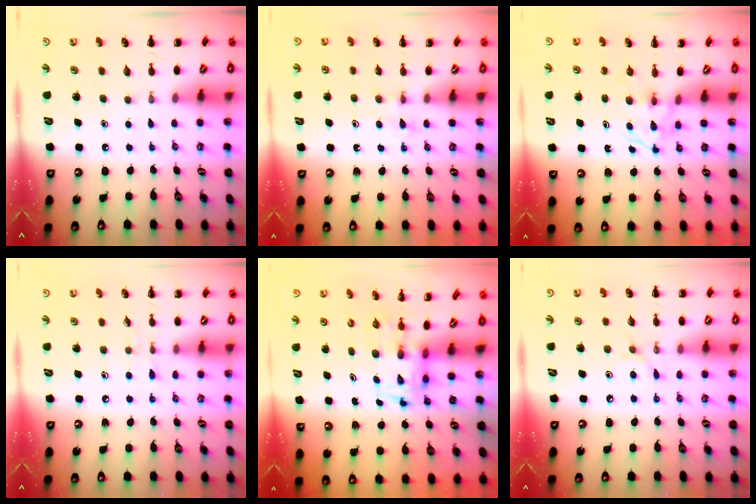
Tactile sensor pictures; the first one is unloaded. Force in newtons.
{"total": 3.8, "press": 3.4, "slide": 1.7}
{"total": 4.5, "press": 4.5, "slide": 0.7}
{"total": 4.5, "press": 4.1, "slide": 1.8}
{"total": 3.4, "press": 3.3, "slide": 0.6}
{"total": 4.3, "press": 4.1, "slide": 1.2}